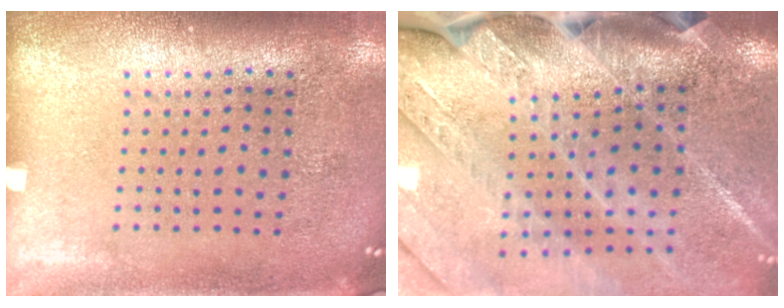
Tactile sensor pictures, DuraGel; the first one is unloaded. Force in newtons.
{"total": 4.0, "press": 3.4, "slide": 2.2}